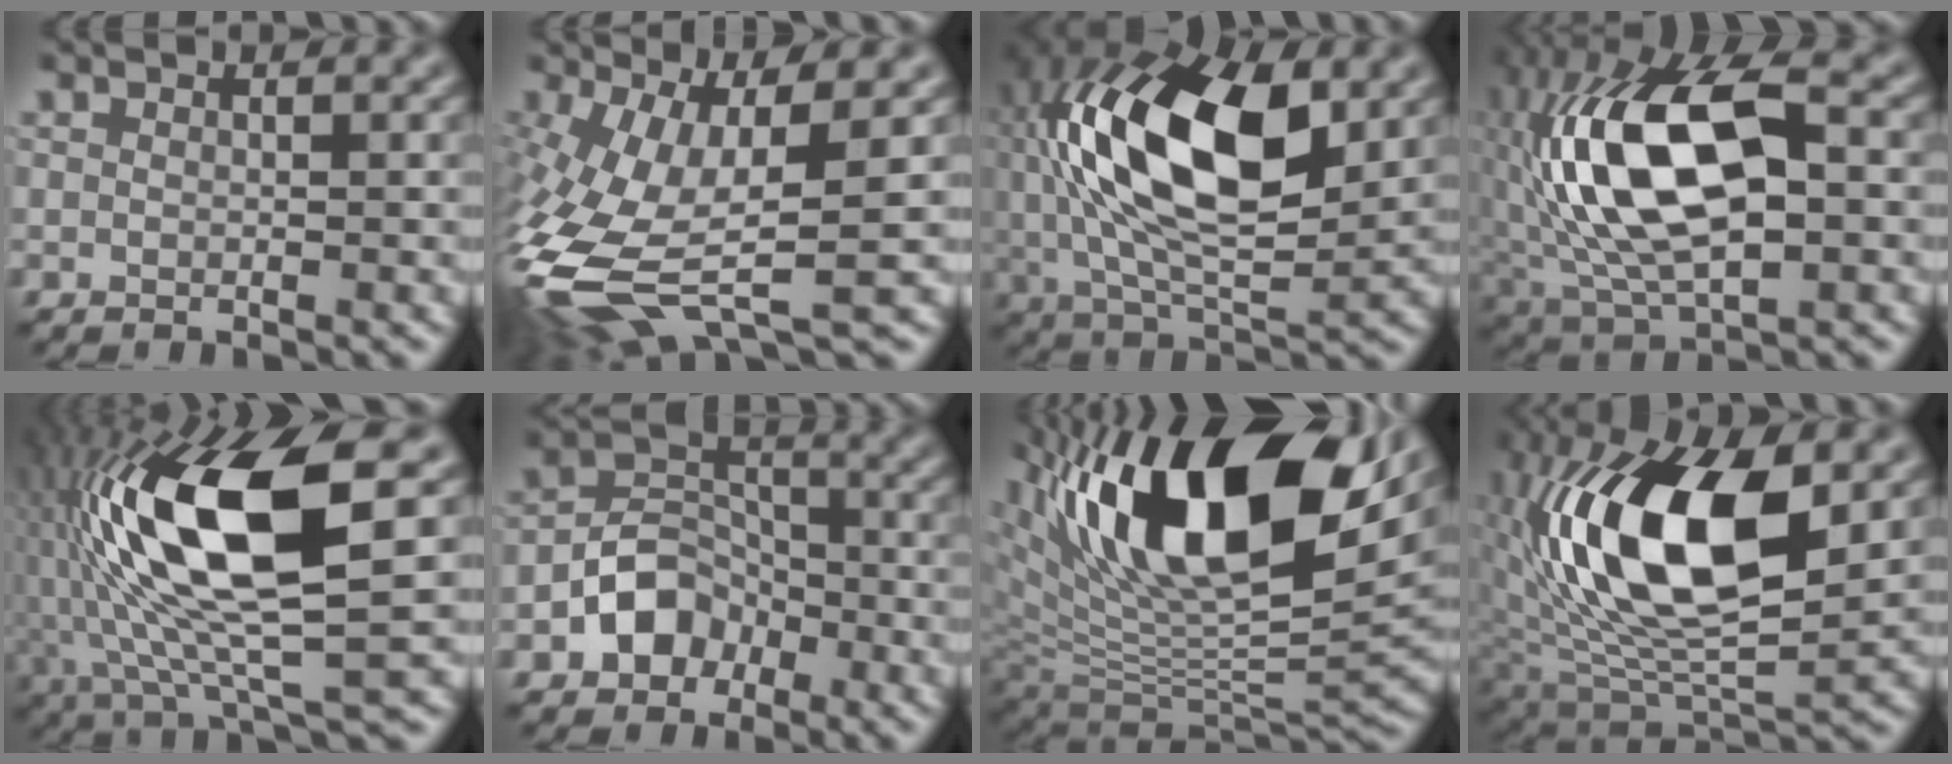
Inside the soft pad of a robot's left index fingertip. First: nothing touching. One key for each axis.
{"total": 12.1, "fx": -2.6, "fy": 4.3, "fz": 11.0, "tx": -0.253, "ty": -0.018, "tz": -0.040}
{"total": 14.2, "fx": 3.1, "fy": 6.4, "fz": 12.3, "tx": -0.226, "ty": 0.013, "tz": 0.048}
{"total": 14.9, "fx": 0.8, "fy": 6.9, "fz": 13.1, "tx": -0.257, "ty": 0.020, "tz": 0.005}
{"total": 14.1, "fx": 1.7, "fy": 4.5, "fz": 13.3, "tx": -0.256, "ty": 0.003, "tz": 0.028}
{"total": 4.2, "fx": -2.2, "fy": 3.2, "fz": 1.8, "tx": -0.021, "ty": 0.008, "tz": -0.042}
{"total": 16.5, "fx": 7.5, "fy": 7.4, "fz": 12.7, "tx": -0.221, "ty": 0.012, "tz": 0.129}
{"total": 15.2, "fx": 2.6, "fy": 7.3, "fz": 13.0, "tx": -0.250, "ty": 0.007, "tz": 0.041}